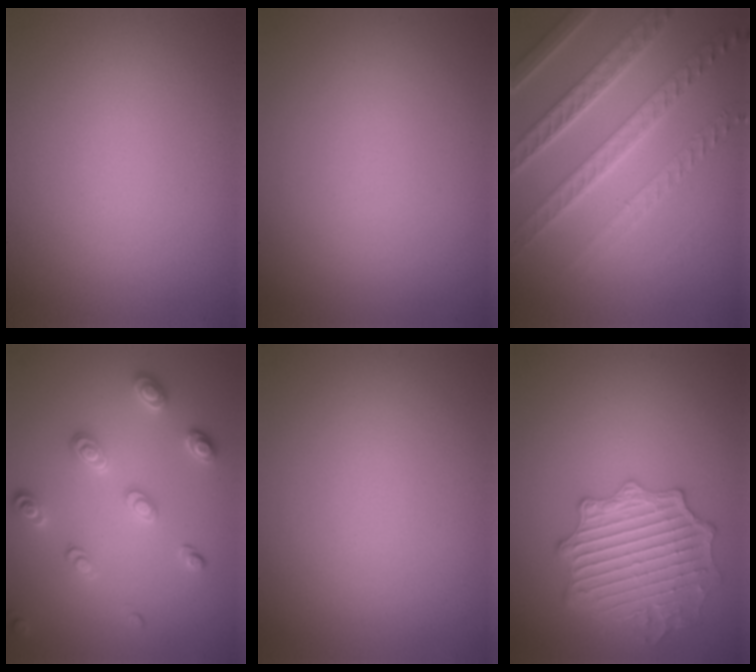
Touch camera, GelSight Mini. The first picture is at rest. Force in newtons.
{"total": 0.0}
{"total": 7.4, "press": 5.3, "slide": 5.2}
{"total": 2.8, "press": 2.6, "slide": 1.1}
{"total": 0.0}
{"total": 5.0, "press": 4.8, "slide": 1.4}